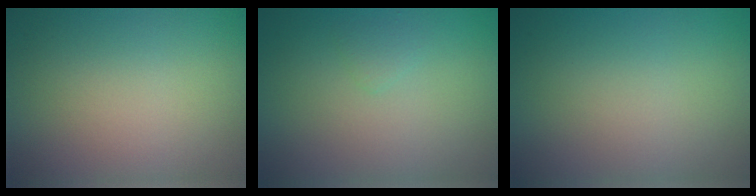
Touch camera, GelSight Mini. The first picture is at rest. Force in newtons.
{"total": 0.8, "press": 0.8, "slide": 0.0}
{"total": 0.0}